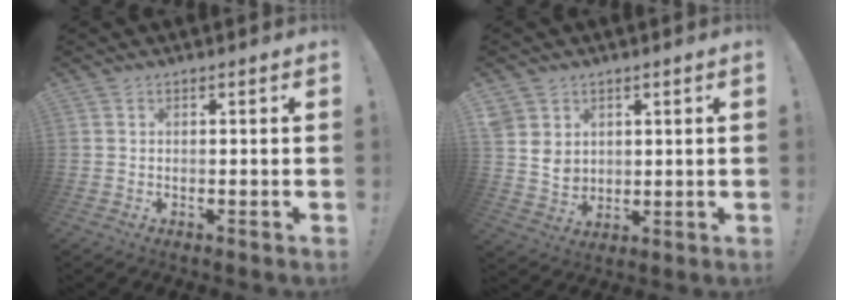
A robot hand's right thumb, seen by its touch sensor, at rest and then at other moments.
{"total": 6.4, "force": [3.3, 5.3, 1.3], "torque": [-0.028, -0.022, 0.071]}